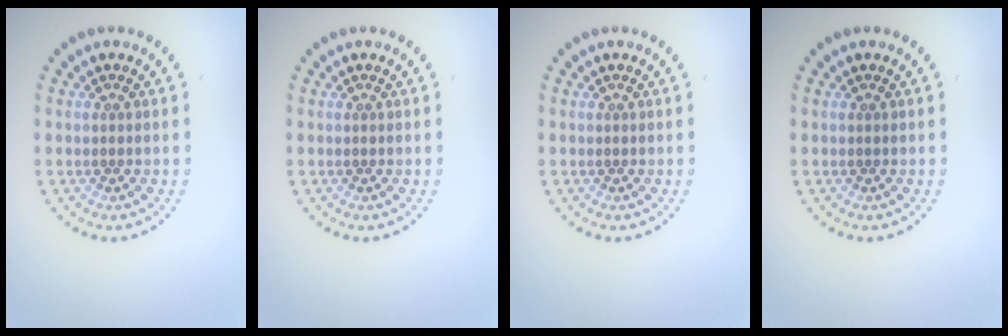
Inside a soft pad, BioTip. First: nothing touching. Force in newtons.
{"total": 0.0}
{"total": 0.0}
{"total": 0.0}